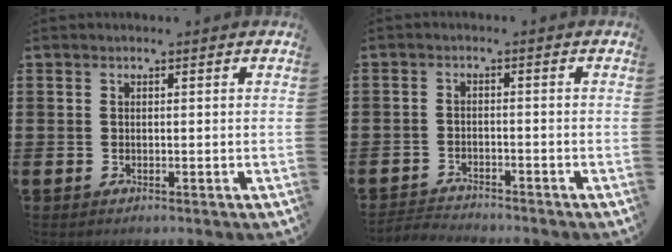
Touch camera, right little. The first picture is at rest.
{"total": 2.2, "force": [-2.2, 0.0, -0.2], "torque": [-0.003, 0.002, -0.048]}